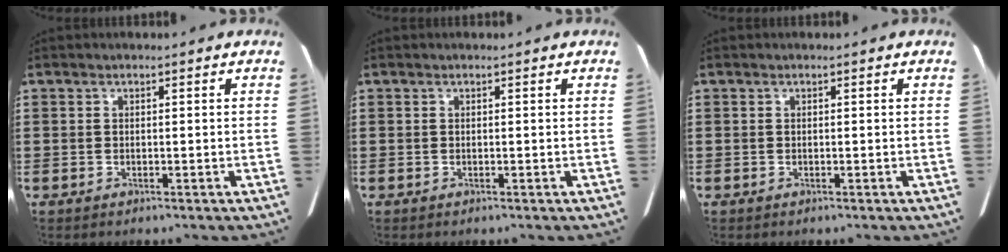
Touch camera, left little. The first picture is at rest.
{"total": 0.0}
{"total": 0.0}